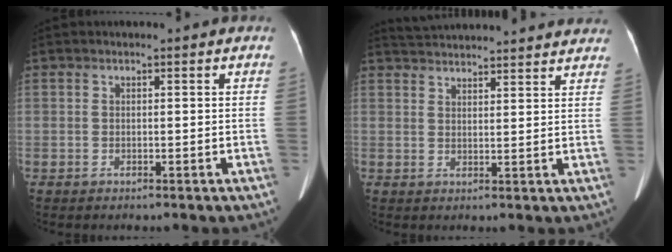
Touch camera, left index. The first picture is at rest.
{"total": 18.3, "force": [17.3, 2.2, 5.4], "torque": [-0.086, 0.021, 0.227]}